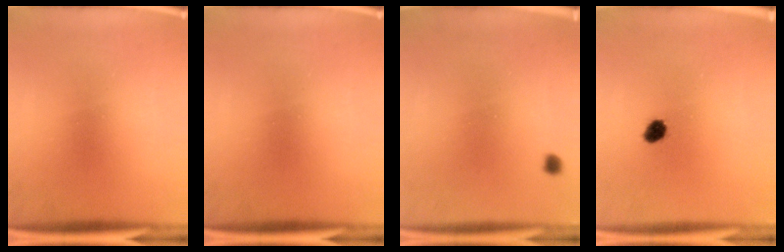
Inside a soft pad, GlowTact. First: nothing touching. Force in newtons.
{"total": 0.0}
{"total": 1.0}
{"total": 2.8}